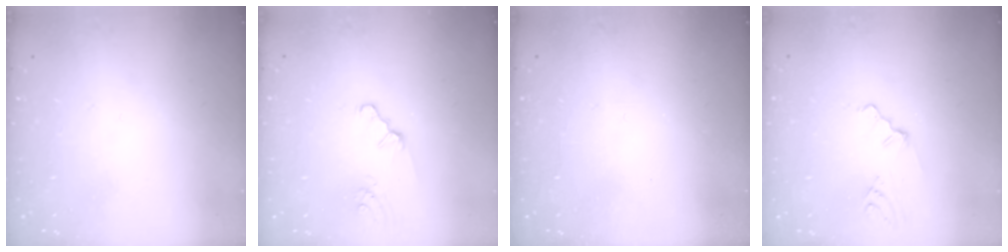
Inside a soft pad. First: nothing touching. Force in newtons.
{"total": 2.3, "press": 2.3, "slide": 0.4}
{"total": 0.0}
{"total": 2.0, "press": 1.9, "slide": 0.7}